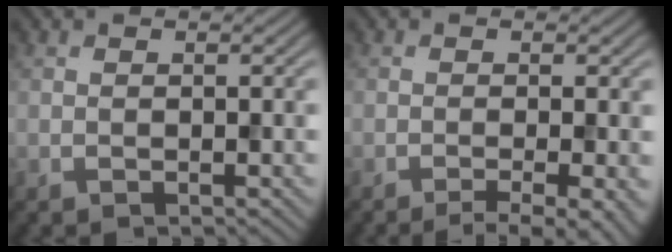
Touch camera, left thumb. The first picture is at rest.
{"total": 4.7, "force": [-2.5, 0.9, 3.9], "torque": [-0.046, 0.002, -0.042]}